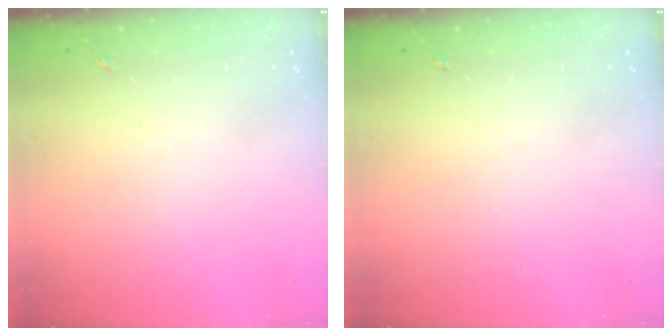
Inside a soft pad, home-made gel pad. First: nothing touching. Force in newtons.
{"total": 0.0}